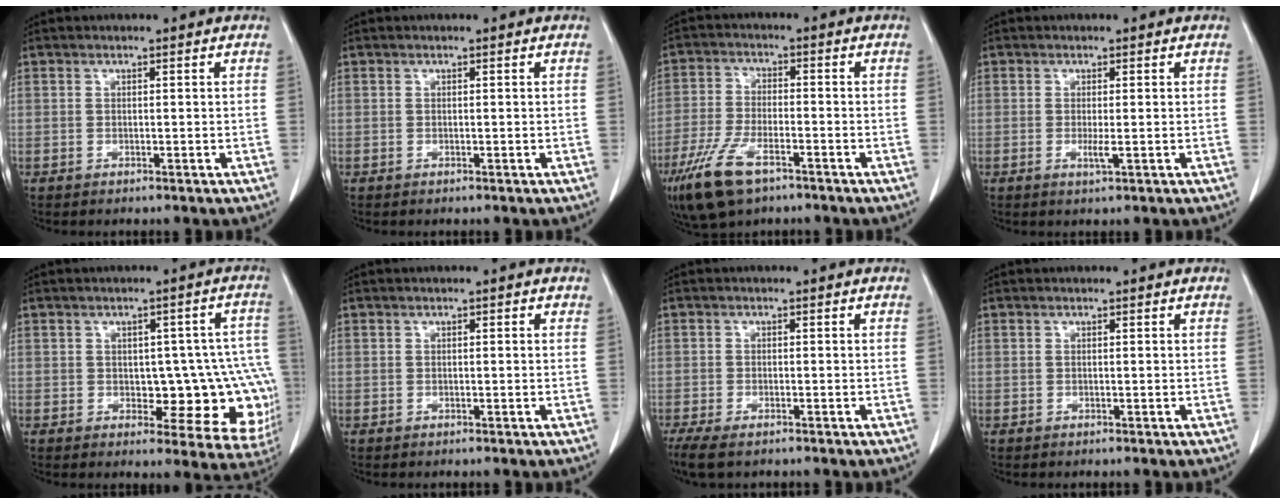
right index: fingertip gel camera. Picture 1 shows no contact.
{"total": 0.0}
{"total": 9.9, "force": [-6.1, 3.4, 7.1], "torque": [-0.151, -0.017, -0.109]}
{"total": 1.6, "force": [-0.3, 0.1, 1.5], "torque": [-0.031, -0.005, -0.003]}
{"total": 13.5, "force": [-2.0, 6.5, 11.7], "torque": [-0.090, 0.025, -0.008]}
{"total": 0.6, "force": [0.2, 0.3, 0.5], "torque": [-0.008, 0.003, 0.001]}
{"total": 5.2, "force": [-3.9, 1.6, 3.2], "torque": [-0.059, -0.015, -0.061]}
{"total": 0.0}